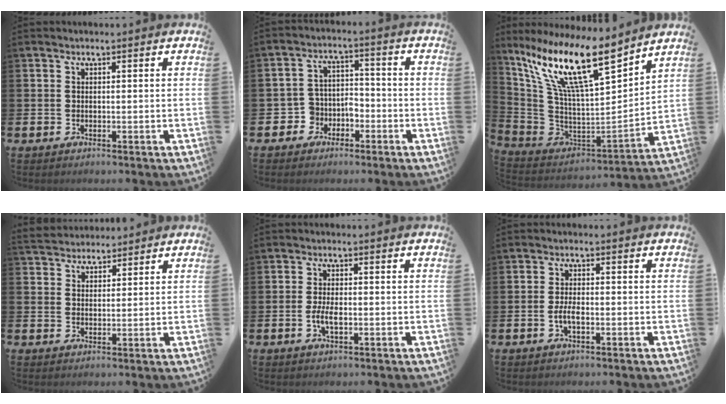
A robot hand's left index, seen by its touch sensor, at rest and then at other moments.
{"total": 4.3, "force": [-2.5, 3.4, 0.5], "torque": [-0.027, 0.007, -0.053]}
{"total": 14.9, "force": [10.0, 3.3, 10.5], "torque": [-0.245, -0.063, 0.169]}
{"total": 3.8, "force": [3.7, 1.1, -0.3], "torque": [-0.012, -0.010, 0.069]}
{"total": 3.1, "force": [-0.6, 1.3, 2.8], "torque": [-0.047, 0.000, -0.012]}
{"total": 2.5, "force": [-0.7, 1.1, 2.2], "torque": [-0.037, 0.001, -0.014]}